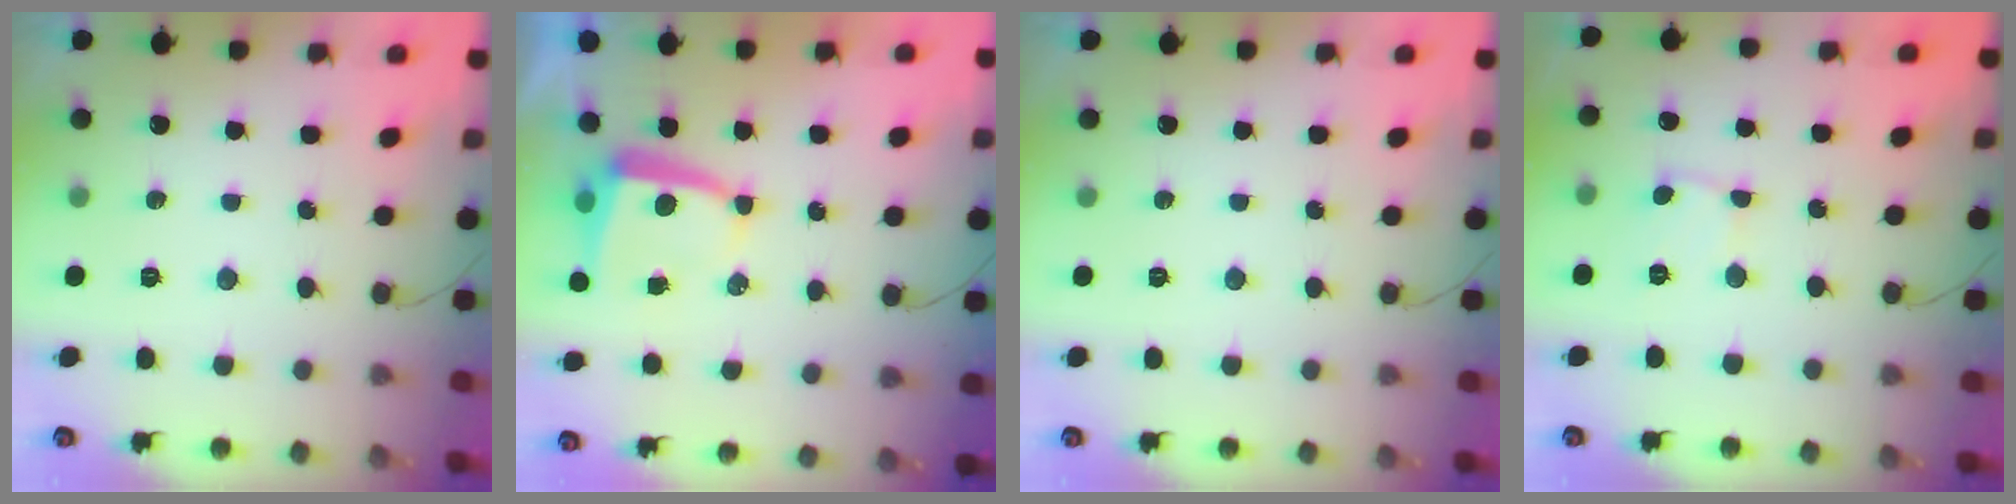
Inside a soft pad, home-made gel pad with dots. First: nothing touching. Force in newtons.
{"total": 5.3, "press": 5.2, "slide": 0.7}
{"total": 0.0}
{"total": 2.6, "press": 2.6, "slide": 0.2}